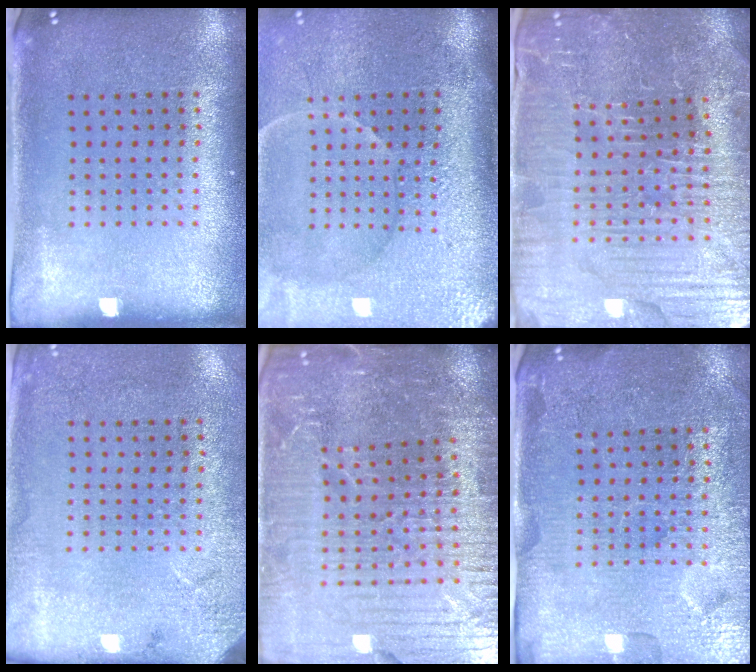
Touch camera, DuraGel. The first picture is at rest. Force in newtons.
{"total": 4.5, "press": 3.9, "slide": 2.3}
{"total": 4.6, "press": 4.6, "slide": 0.9}
{"total": 2.7, "press": 2.2, "slide": 1.6}
{"total": 5.7, "press": 5.2, "slide": 2.3}
{"total": 4.1, "press": 4.0, "slide": 1.1}